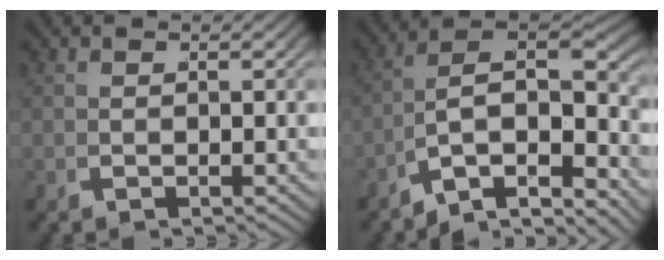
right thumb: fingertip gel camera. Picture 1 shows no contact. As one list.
[{"total": 13.1, "force": [-2.2, 9.5, 8.8], "torque": [-0.172, -0.048, -0.028]}]